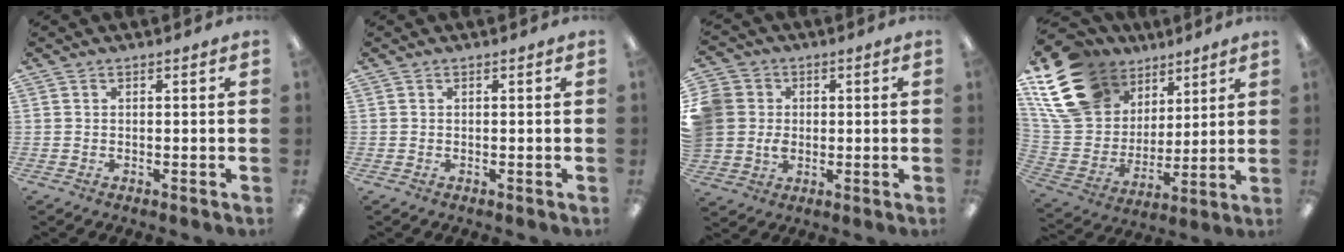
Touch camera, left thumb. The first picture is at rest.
{"total": 0.0}
{"total": 8.5, "force": [0.6, 8.3, 2.0], "torque": [-0.068, 0.007, 0.017]}
{"total": 20.3, "force": [11.1, 14.2, 9.5], "torque": [-0.190, -0.044, 0.215]}